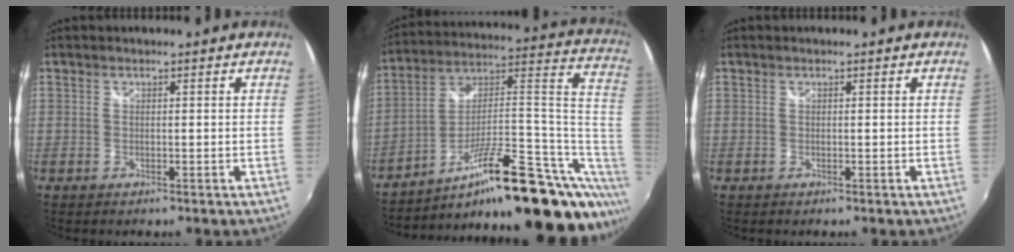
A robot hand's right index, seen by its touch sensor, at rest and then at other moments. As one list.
[{"total": 27.3, "force": [-12.1, 8.4, 23.0], "torque": [-0.292, 0.036, -0.180]}, {"total": 0.0}]